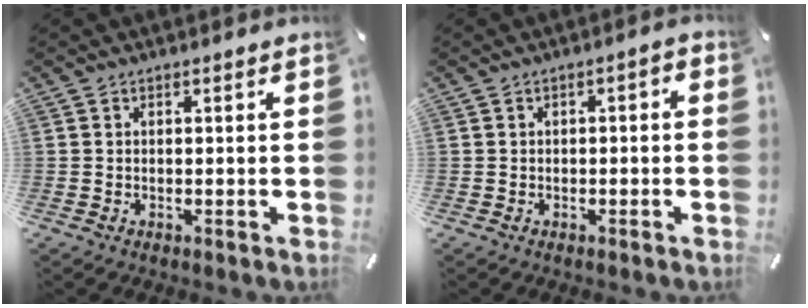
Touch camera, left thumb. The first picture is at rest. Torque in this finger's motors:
{"motor_torque": [-0.14, -0.24, 0.14, 0.24, 0.03]}